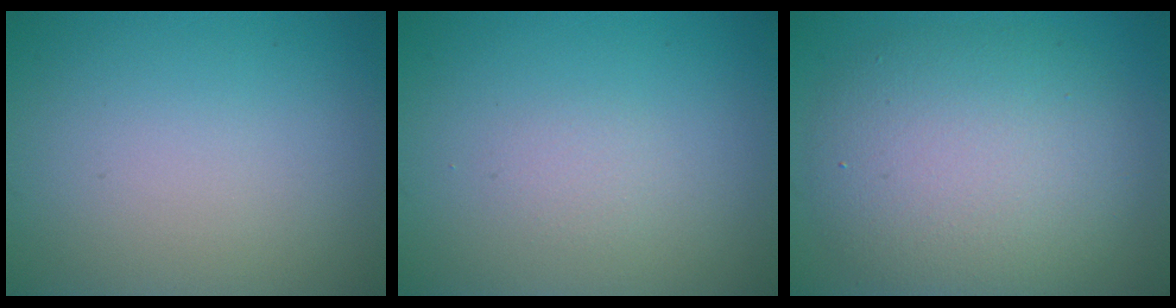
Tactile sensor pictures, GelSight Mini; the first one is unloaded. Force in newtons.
{"total": 0.9, "press": 0.9, "slide": 0.0}
{"total": 7.9, "press": 7.9, "slide": 0.8}